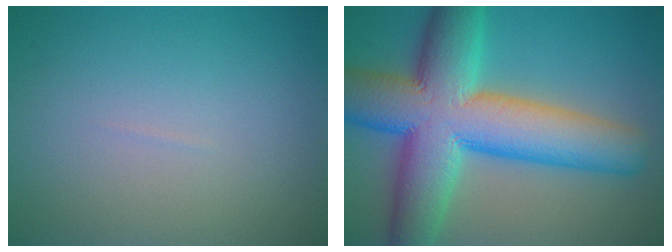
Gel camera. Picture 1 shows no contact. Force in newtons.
{"total": 14.0, "press": 14.0, "slide": 0.4}